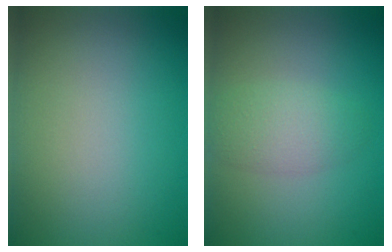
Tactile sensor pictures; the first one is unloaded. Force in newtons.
{"total": 2.7, "press": 2.7, "slide": 0.1}